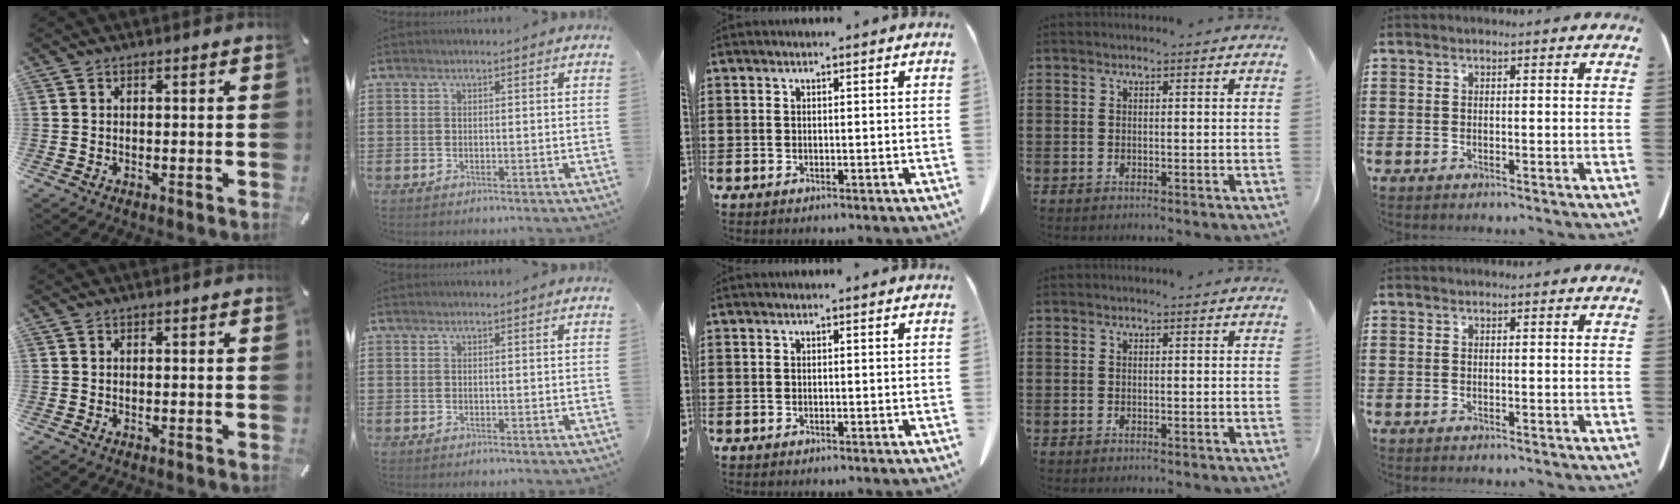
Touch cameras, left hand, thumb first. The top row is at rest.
{}